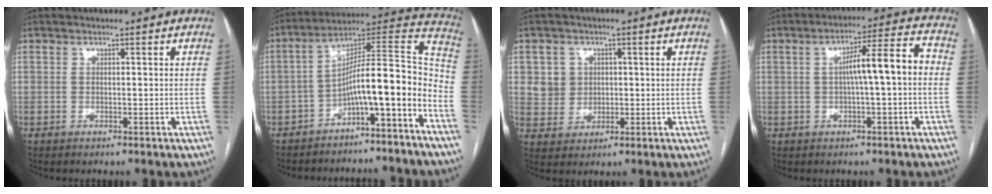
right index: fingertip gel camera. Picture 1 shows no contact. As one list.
[{"total": 14.0, "force": [-6.5, 2.0, 12.3], "torque": [-0.180, 0.061, -0.098]}, {"total": 4.9, "force": [1.3, 4.7, 0.8], "torque": [-0.013, 0.016, 0.031]}, {"total": 8.5, "force": [0.0, 0.7, 8.5], "torque": [-0.130, 0.029, -0.004]}]